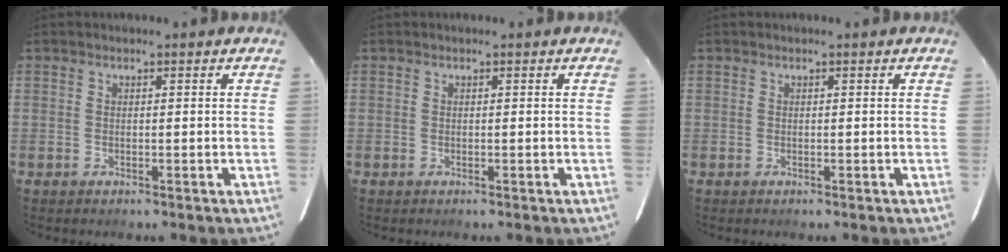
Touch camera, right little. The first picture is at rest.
{"total": 0.0}
{"total": 0.0}